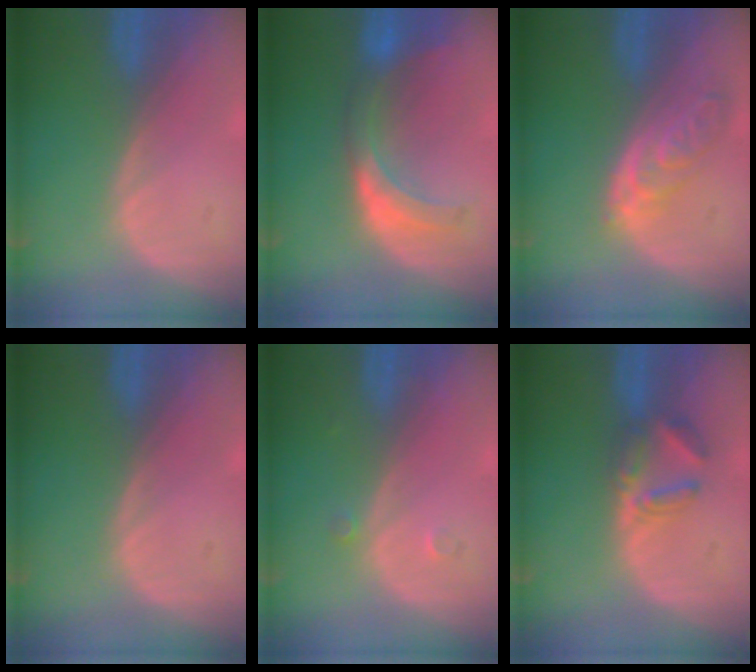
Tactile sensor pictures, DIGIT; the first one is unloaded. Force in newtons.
{"total": 6.6, "press": 6.6, "slide": 0.6}
{"total": 5.5, "press": 5.4, "slide": 0.7}
{"total": 0.0}
{"total": 1.2, "press": 1.0, "slide": 0.7}
{"total": 4.4, "press": 4.3, "slide": 1.1}